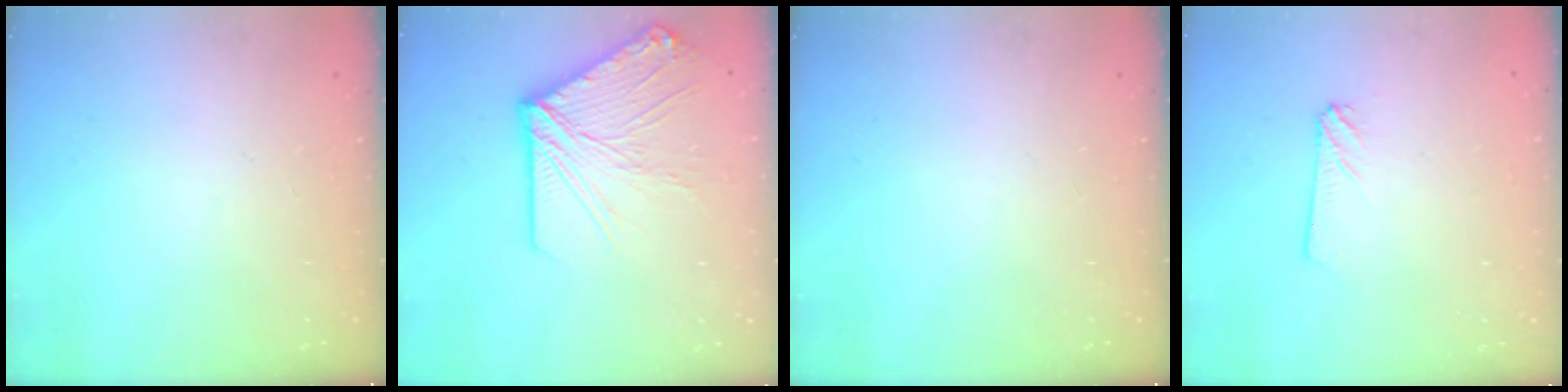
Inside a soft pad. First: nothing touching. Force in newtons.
{"total": 16.4, "press": 16.2, "slide": 2.3}
{"total": 0.0}
{"total": 2.4, "press": 2.4, "slide": 0.3}